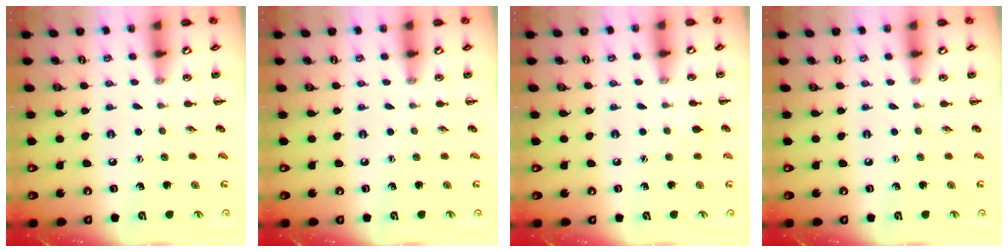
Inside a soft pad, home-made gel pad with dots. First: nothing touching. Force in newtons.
{"total": 0.0}
{"total": 2.9, "press": 2.7, "slide": 0.9}
{"total": 0.0}